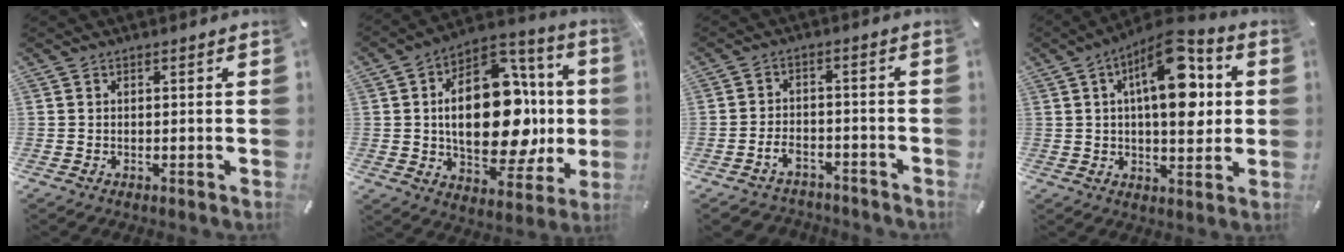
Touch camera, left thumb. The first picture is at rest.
{"total": 26.3, "force": [0.6, 15.0, 21.6], "torque": [-0.347, -0.009, 0.021]}
{"total": 5.1, "force": [-2.8, 3.5, 2.4], "torque": [-0.052, 0.010, -0.054]}
{"total": 16.7, "force": [4.8, 7.8, 14.0], "torque": [-0.214, -0.021, 0.075]}